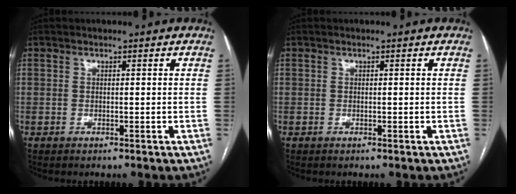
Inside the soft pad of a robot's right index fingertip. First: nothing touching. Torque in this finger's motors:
{"motor_torque": [0.01, 0.01, 0.00, 0.00]}